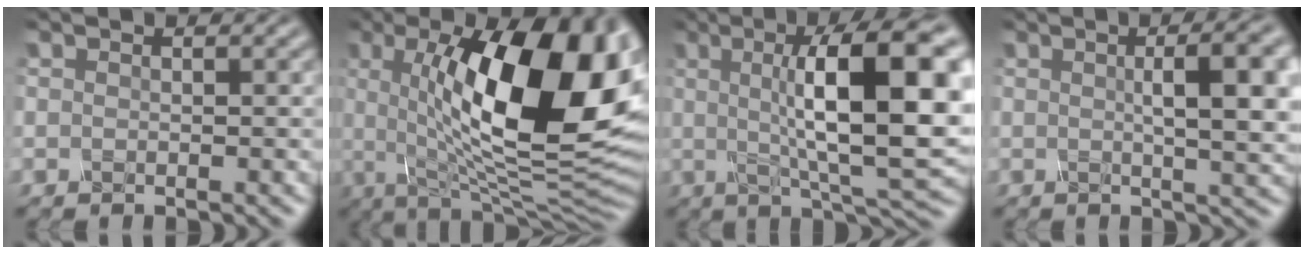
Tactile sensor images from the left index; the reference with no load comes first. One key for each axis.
{"total": 16.6, "fx": 2.9, "fy": 5.5, "fz": 15.4, "tx": -0.204, "ty": 0.000, "tz": 0.034}
{"total": 14.2, "fx": 2.0, "fy": 3.3, "fz": 13.7, "tx": -0.172, "ty": 0.010, "tz": 0.026}
{"total": 8.3, "fx": 1.4, "fy": 2.4, "fz": 7.8, "tx": -0.073, "ty": 0.016, "tz": 0.015}